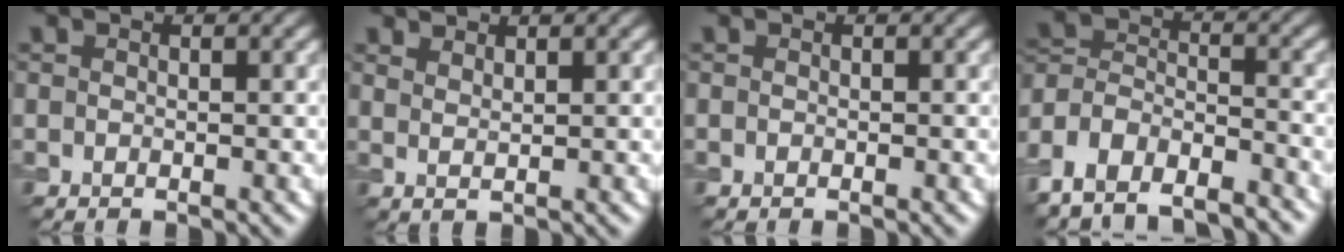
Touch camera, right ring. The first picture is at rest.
{"total": 1.7, "force": [1.5, 0.3, 0.7], "torque": [-0.008, -0.003, 0.023]}
{"total": 0.0}
{"total": 9.6, "force": [-8.0, 4.1, 3.4], "torque": [-0.061, -0.001, -0.135]}